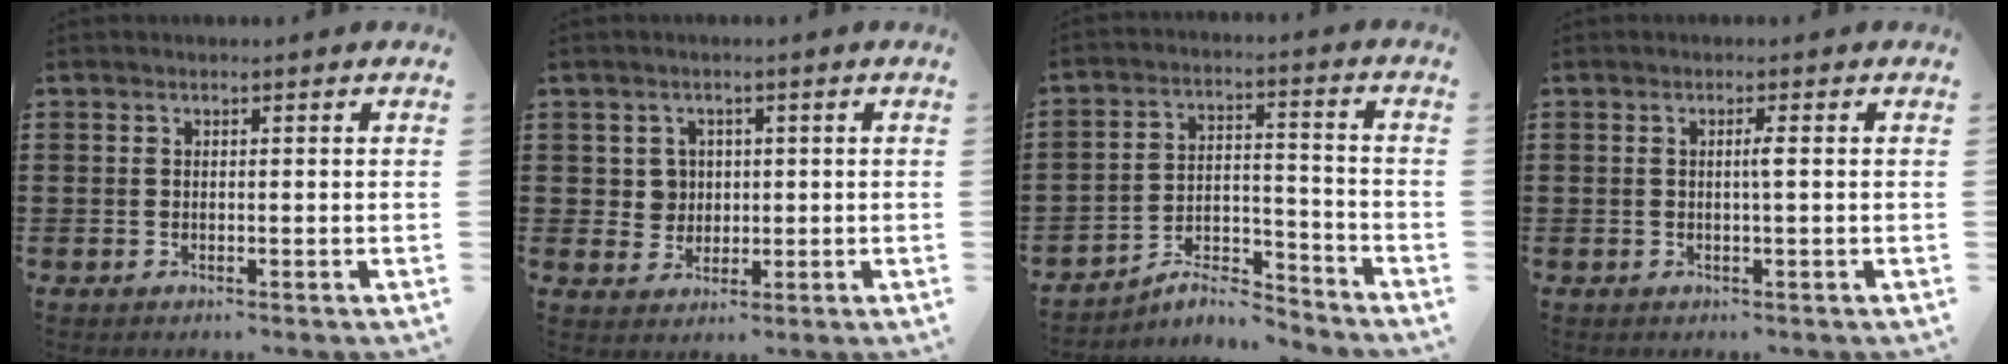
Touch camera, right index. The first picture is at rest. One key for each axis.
{"total": 3.9, "fx": 0.9, "fy": 3.6, "fz": 1.2, "tx": -0.040, "ty": 0.013, "tz": 0.015}
{"total": 7.1, "fx": -6.4, "fy": 1.5, "fz": 2.6, "tx": -0.043, "ty": 0.010, "tz": -0.121}
{"total": 1.2, "fx": 0.0, "fy": -0.2, "fz": 1.2, "tx": -0.023, "ty": -0.004, "tz": -0.001}